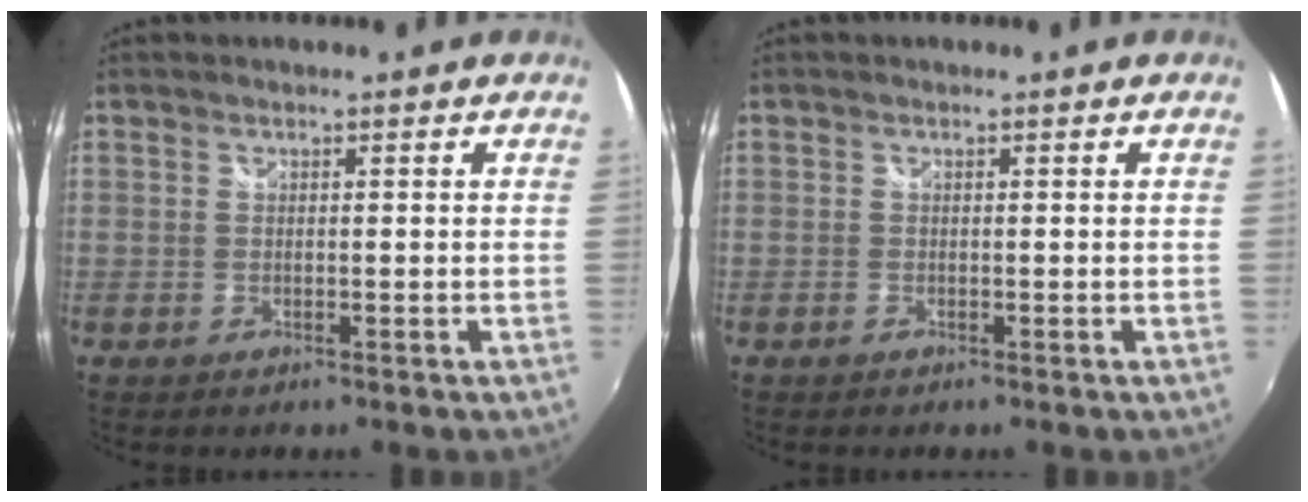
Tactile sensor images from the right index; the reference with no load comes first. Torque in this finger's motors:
{"motor_torque": [-0.12, -0.17, 0.04, 0.01]}